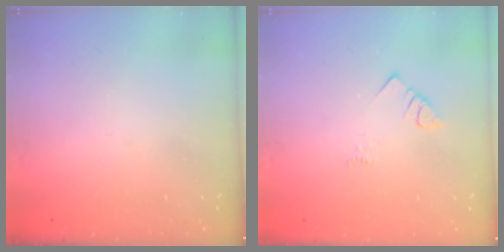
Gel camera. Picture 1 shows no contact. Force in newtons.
{"total": 2.0, "press": 2.0, "slide": 0.4}